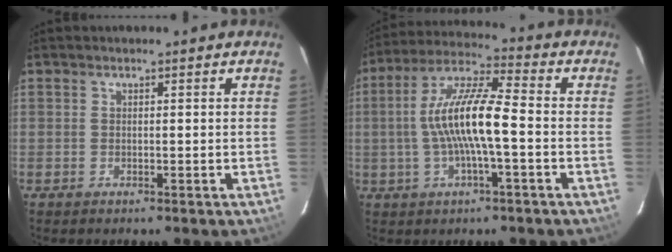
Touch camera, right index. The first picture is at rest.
{"total": 12.1, "force": [-1.5, 1.9, 11.9], "torque": [-0.233, 0.015, -0.031]}